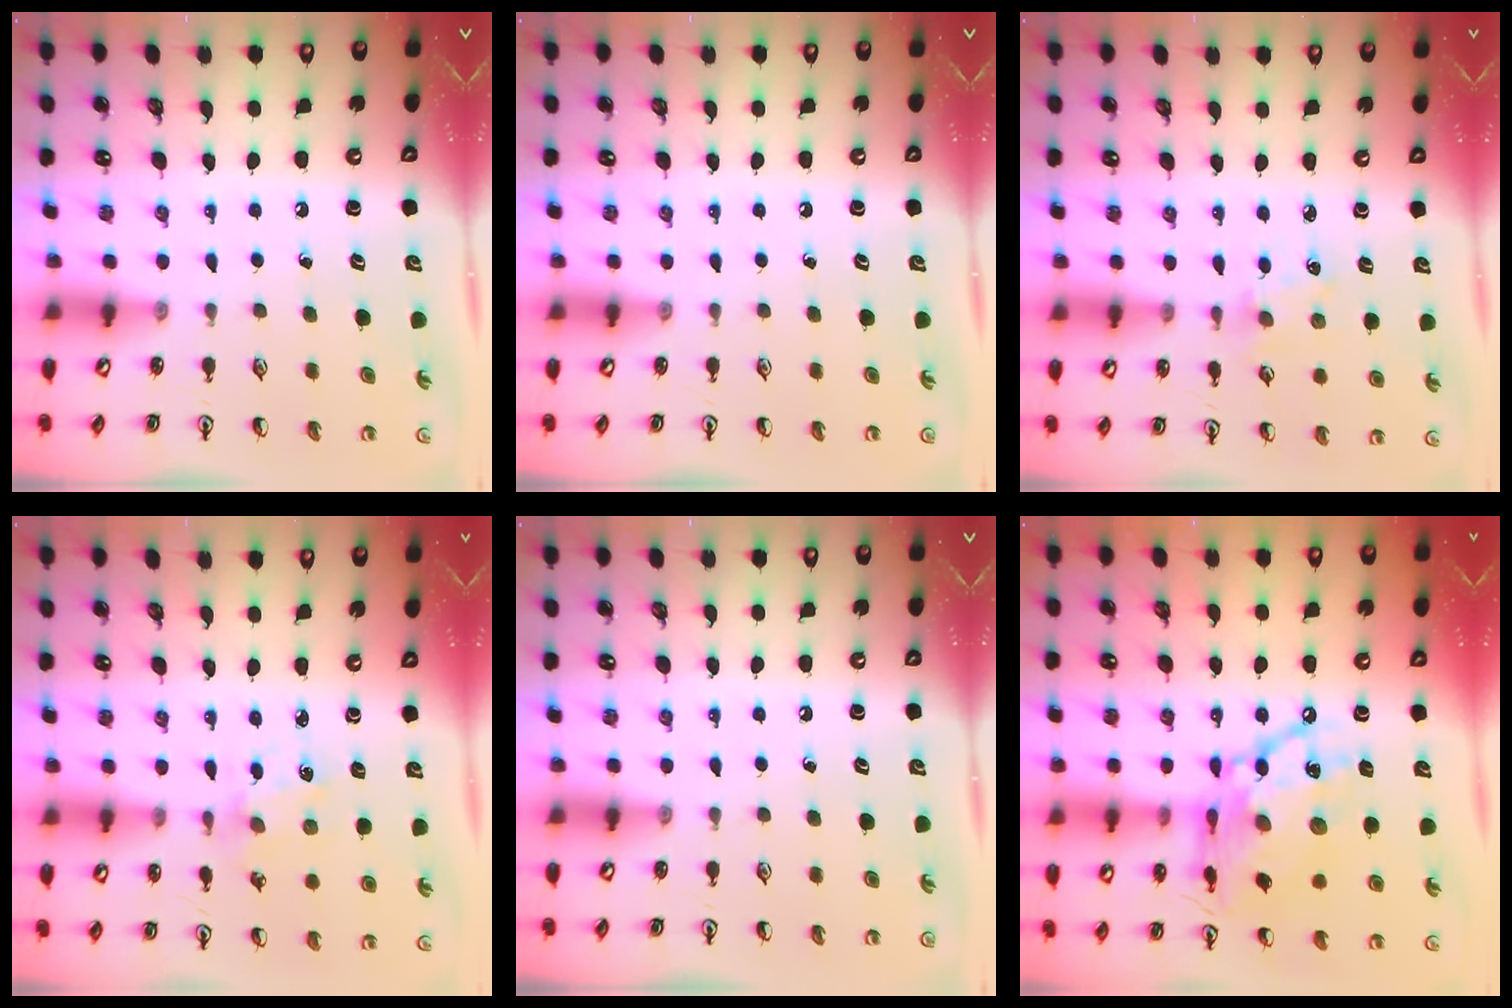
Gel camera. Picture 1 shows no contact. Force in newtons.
{"total": 0.0}
{"total": 2.8, "press": 2.8, "slide": 0.5}
{"total": 1.7, "press": 1.6, "slide": 0.3}
{"total": 0.0}
{"total": 19.1, "press": 19.1, "slide": 1.6}